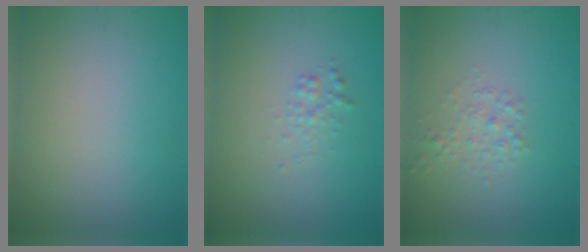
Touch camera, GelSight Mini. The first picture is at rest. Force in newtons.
{"total": 1.0, "press": 1.0, "slide": 0.0}
{"total": 1.4, "press": 1.4, "slide": 0.1}